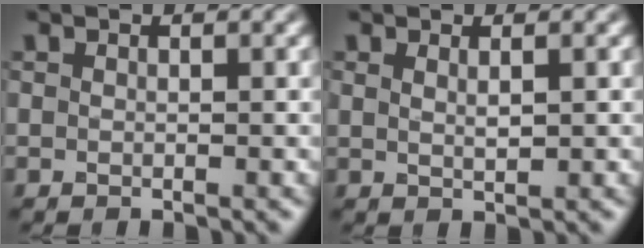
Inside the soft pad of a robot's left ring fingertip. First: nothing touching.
{"total": 1.2, "force": [0.7, 0.3, 0.9], "torque": [-0.017, -0.003, 0.014]}